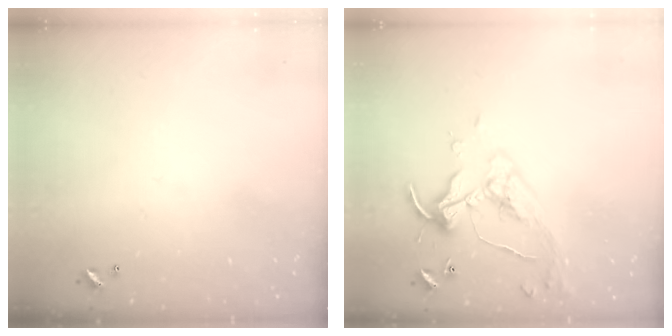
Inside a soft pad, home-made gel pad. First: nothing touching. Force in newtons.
{"total": 7.3, "press": 7.2, "slide": 1.4}